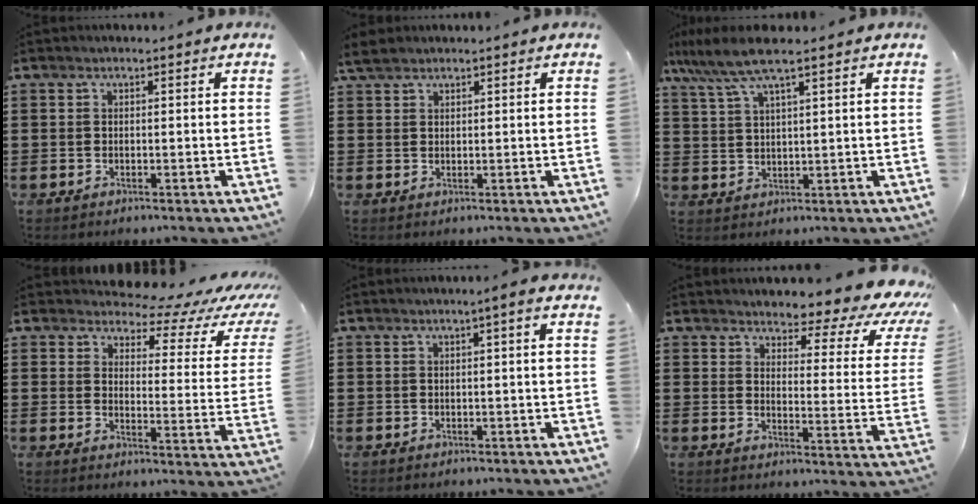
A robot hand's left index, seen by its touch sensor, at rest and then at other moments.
{"total": 2.4, "force": [1.9, 1.0, 1.0], "torque": [-0.026, 0.005, 0.038]}
{"total": 6.8, "force": [5.0, 0.7, 4.6], "torque": [-0.103, -0.008, 0.089]}
{"total": 4.7, "force": [4.1, 1.7, 1.5], "torque": [-0.042, -0.033, 0.061]}
{"total": 1.2, "force": [0.1, -0.1, 1.2], "torque": [-0.019, -0.005, 0.002]}
{"total": 4.6, "force": [4.0, 1.3, 2.0], "torque": [-0.040, -0.039, 0.059]}